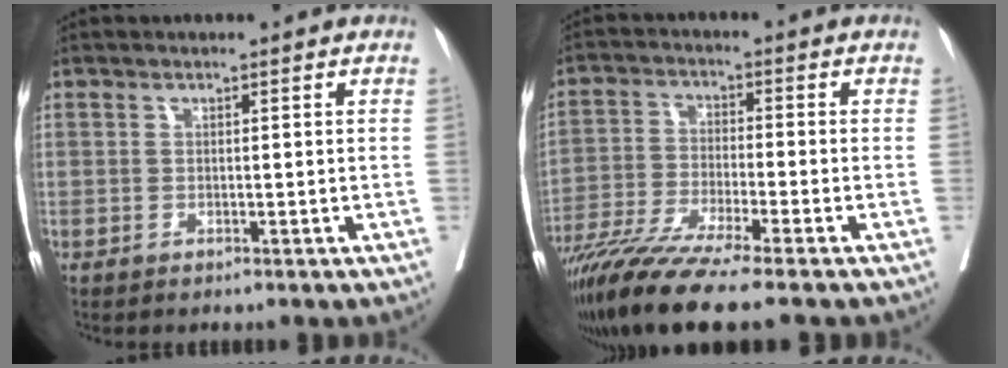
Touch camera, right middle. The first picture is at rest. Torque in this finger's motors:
{"motor_torque": [1.16, -0.98, 0.47, 0.21]}